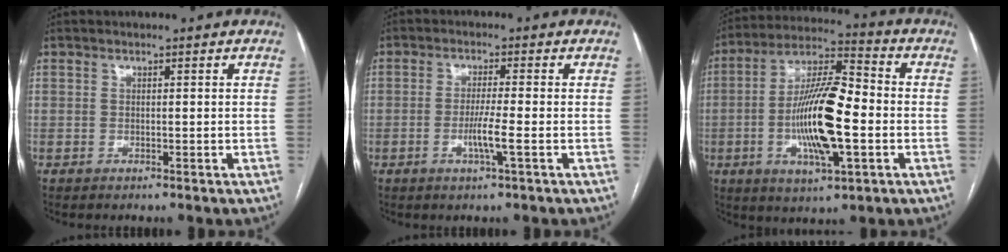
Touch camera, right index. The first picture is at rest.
{"total": 4.0, "force": [-1.2, -0.5, 3.7], "torque": [-0.073, -0.007, -0.025]}
{"total": 15.7, "force": [-2.8, 3.6, 15.0], "torque": [-0.287, 0.006, -0.048]}